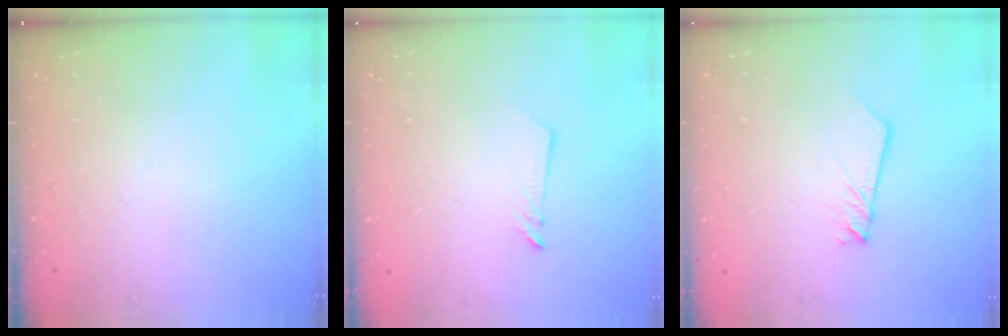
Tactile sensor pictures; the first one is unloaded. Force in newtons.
{"total": 2.9, "press": 2.9, "slide": 0.3}
{"total": 2.4, "press": 2.4, "slide": 0.1}